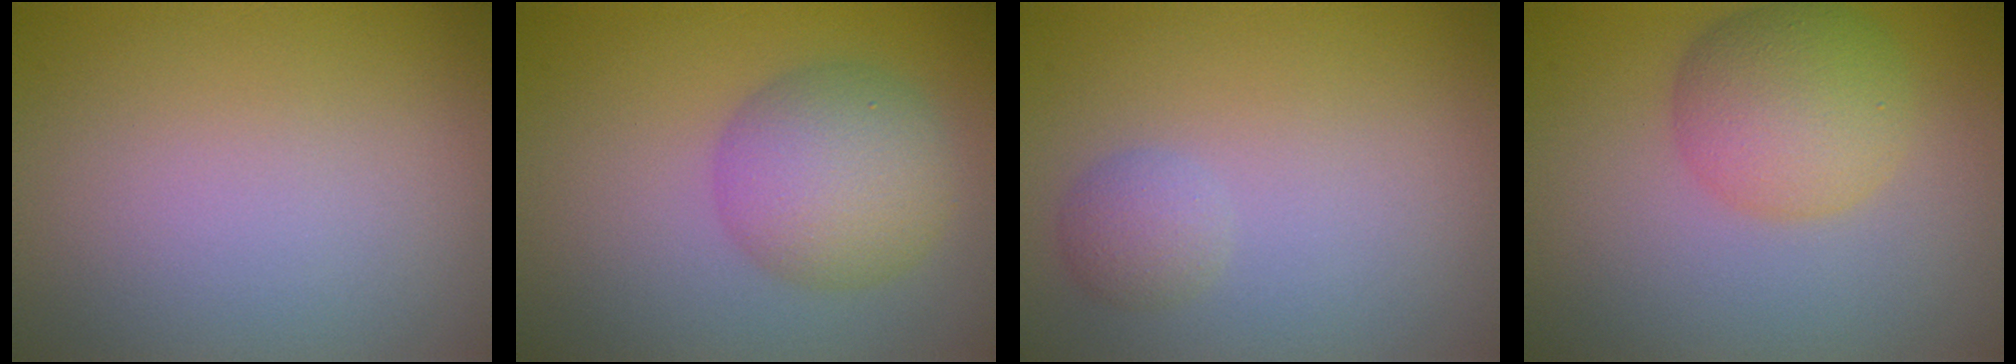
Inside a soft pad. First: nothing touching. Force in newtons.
{"total": 5.6, "press": 5.6, "slide": 0.1}
{"total": 1.5, "press": 1.5, "slide": 0.0}
{"total": 5.2, "press": 5.2, "slide": 0.2}